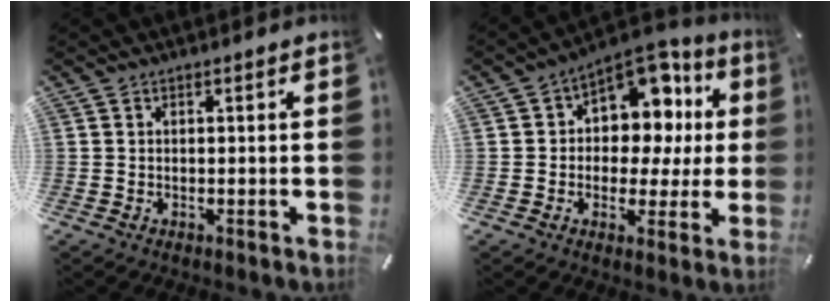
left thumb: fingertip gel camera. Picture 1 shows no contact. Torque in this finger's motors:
{"motor_torque": [0.73, 0.61, 0.44, 0.31, 0.11]}